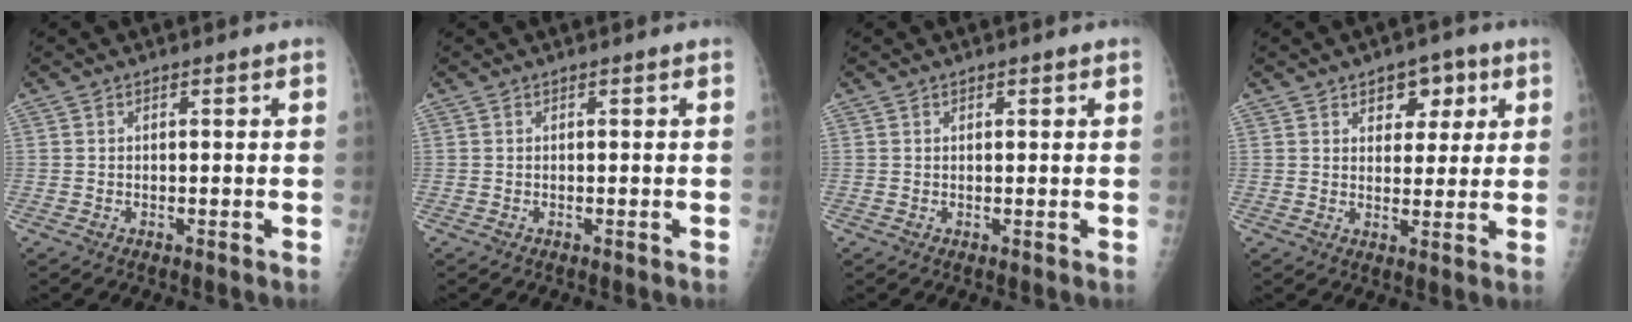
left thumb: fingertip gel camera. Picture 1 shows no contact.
{"total": 0.0}
{"total": 0.9, "force": [0.5, 0.5, 0.5], "torque": [-0.004, -0.002, 0.006]}
{"total": 7.1, "force": [3.3, 4.7, 4.1], "torque": [-0.015, -0.011, 0.043]}